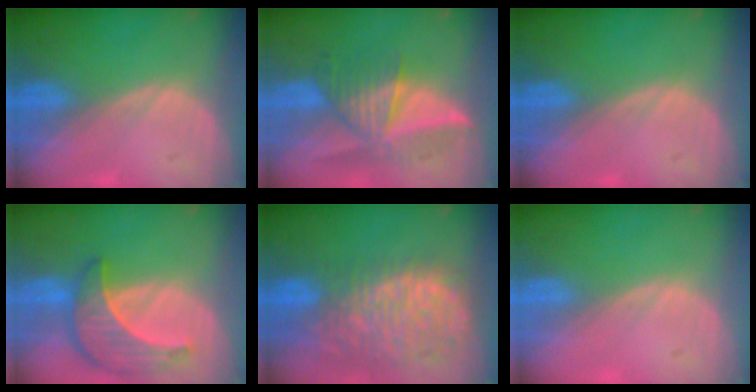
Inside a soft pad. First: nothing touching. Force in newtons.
{"total": 7.7, "press": 7.4, "slide": 2.0}
{"total": 0.0}
{"total": 8.8, "press": 8.0, "slide": 3.7}
{"total": 13.5, "press": 11.1, "slide": 7.6}
{"total": 0.0}